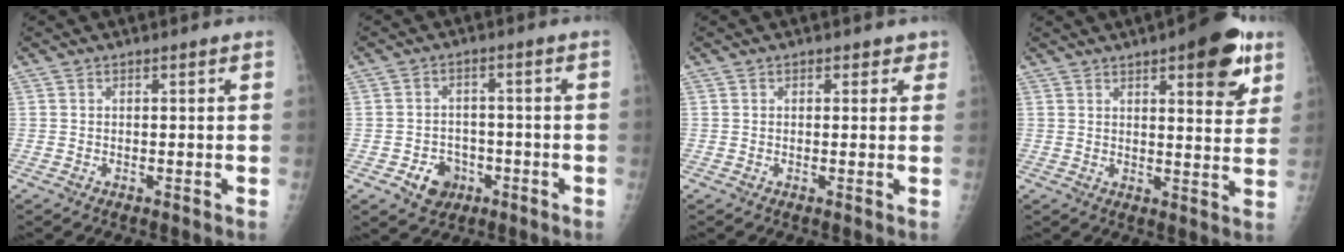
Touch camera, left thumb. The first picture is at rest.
{"total": 6.0, "force": [-2.7, 4.8, 2.2], "torque": [-0.011, 0.018, -0.036]}
{"total": 2.1, "force": [1.1, 1.6, 0.9], "torque": [0.018, -0.001, 0.007]}
{"total": 12.9, "force": [6.7, 4.4, 10.1], "torque": [-0.096, -0.026, 0.082]}